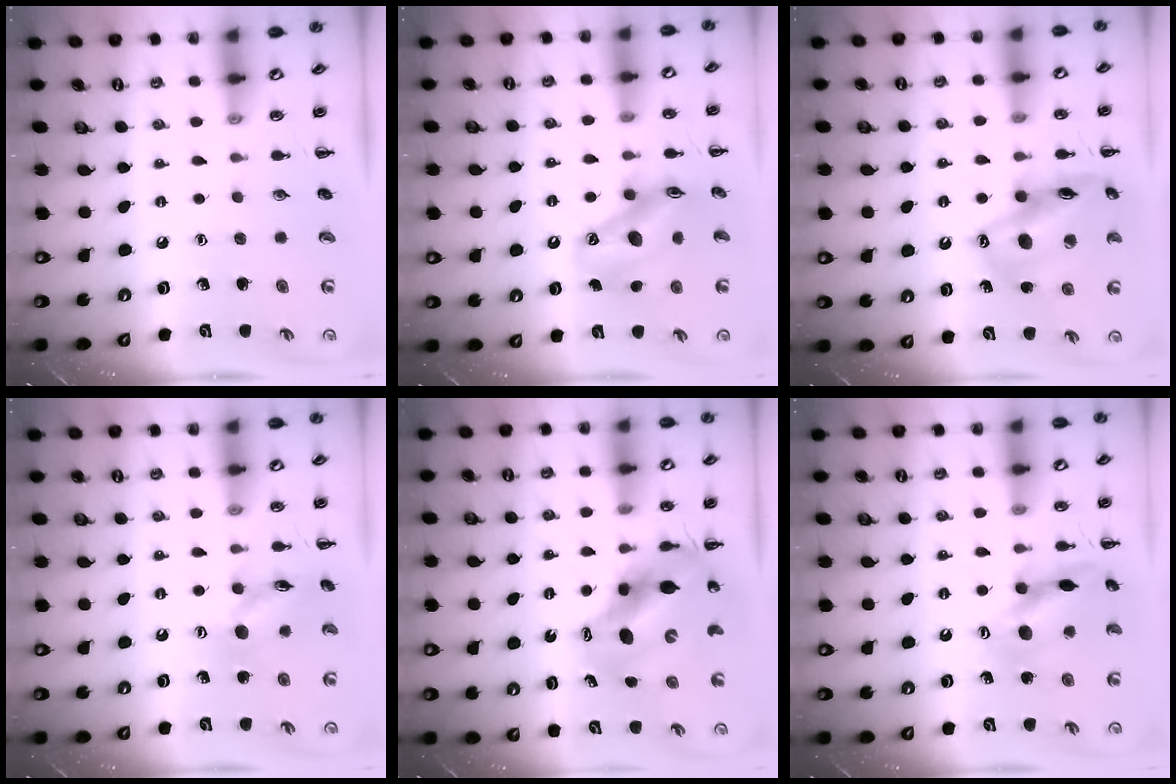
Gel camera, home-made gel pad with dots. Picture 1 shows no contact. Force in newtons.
{"total": 12.4, "press": 11.8, "slide": 3.6}
{"total": 17.0, "press": 16.7, "slide": 3.4}
{"total": 11.7, "press": 11.7, "slide": 0.8}
{"total": 12.3, "press": 11.9, "slide": 2.9}
{"total": 14.1, "press": 14.0, "slide": 1.2}